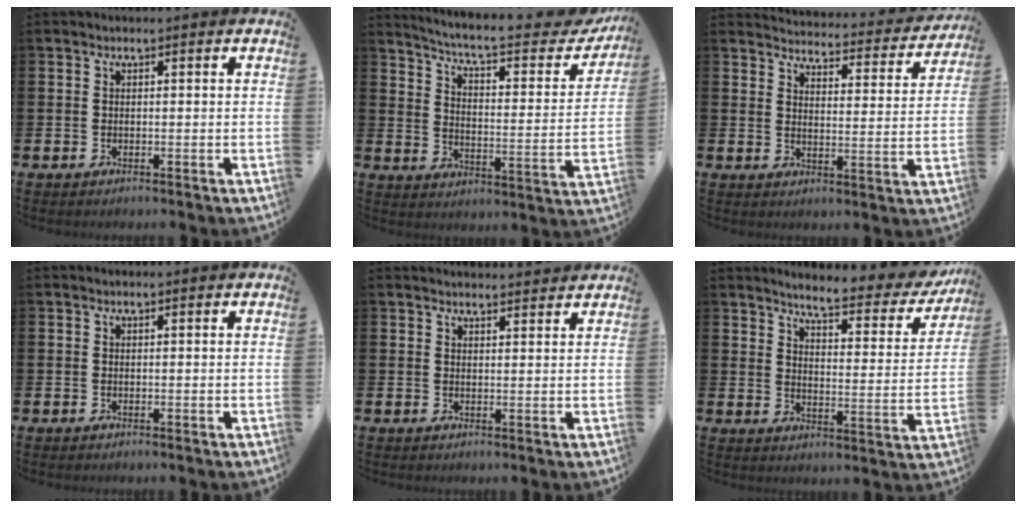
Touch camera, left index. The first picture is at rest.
{"total": 6.9, "force": [6.1, 1.2, 3.1], "torque": [-0.083, -0.045, 0.096]}
{"total": 3.8, "force": [3.7, 0.6, 0.5], "torque": [-0.026, -0.035, 0.059]}
{"total": 0.0}
{"total": 2.6, "force": [2.6, 0.2, 0.0], "torque": [-0.004, -0.014, 0.047]}
{"total": 5.2, "force": [4.8, 0.7, 2.0], "torque": [-0.058, -0.038, 0.073]}